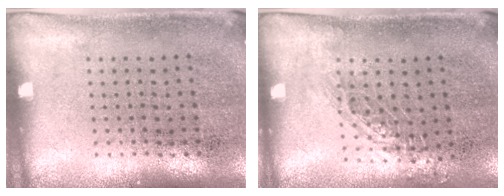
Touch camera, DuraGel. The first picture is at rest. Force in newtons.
{"total": 0.8, "press": 0.8, "slide": 0.2}